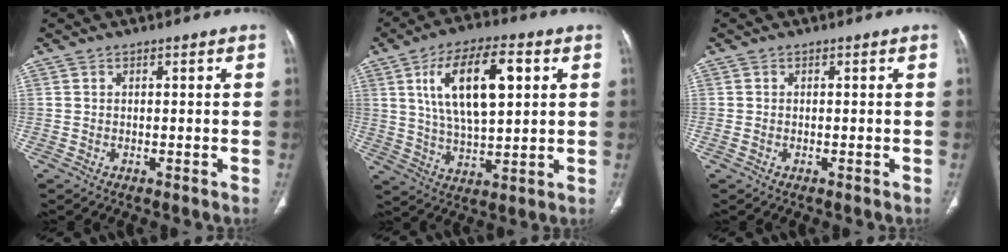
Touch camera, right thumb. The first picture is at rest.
{"total": 16.1, "force": [4.7, 7.0, 13.7], "torque": [-0.226, -0.001, 0.086]}
{"total": 0.6, "force": [-0.2, 0.4, 0.4], "torque": [-0.017, 0.000, -0.004]}